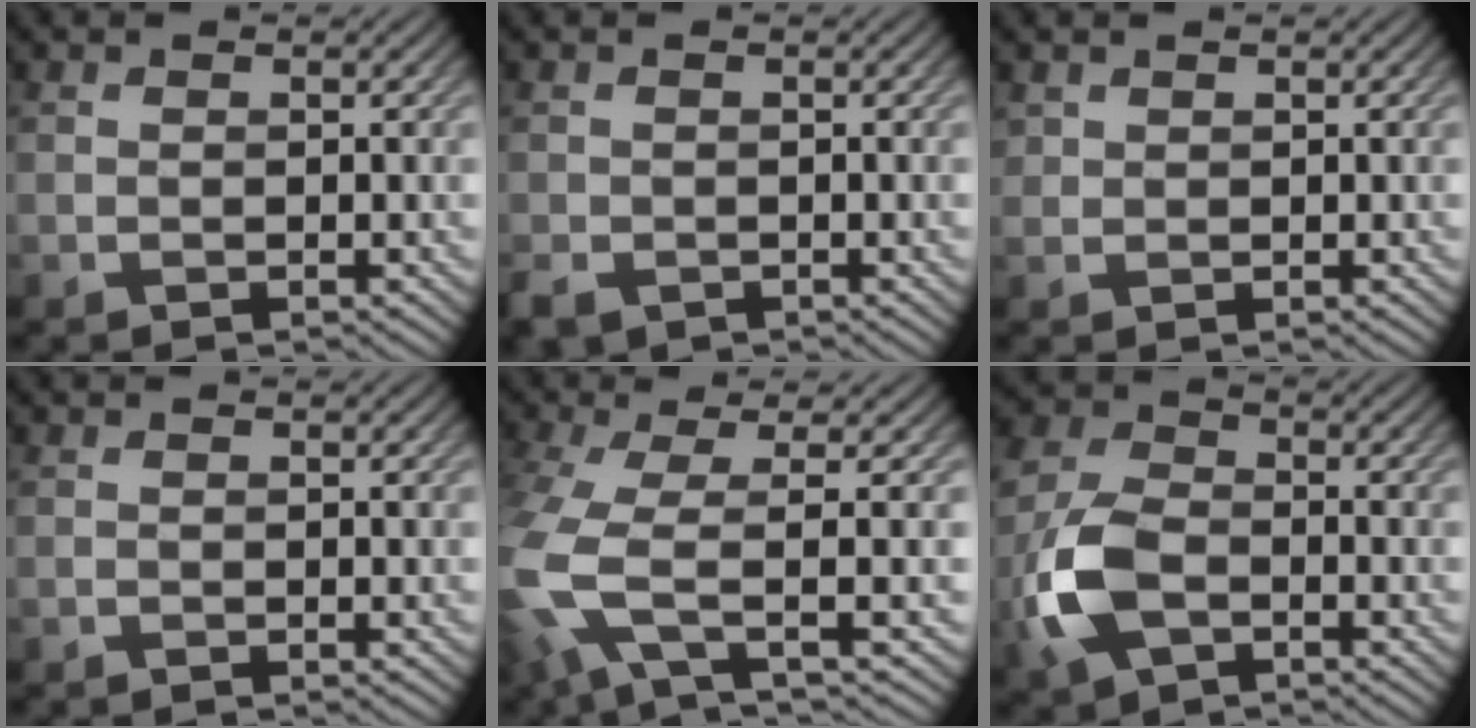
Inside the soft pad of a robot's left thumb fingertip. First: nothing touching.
{"total": 2.6, "force": [-1.7, 1.7, 1.2], "torque": [-0.029, -0.008, -0.036]}
{"total": 1.1, "force": [0.8, 0.7, 0.0], "torque": [0.000, 0.000, 0.014]}
{"total": 0.0}
{"total": 8.3, "force": [-1.5, 2.5, 7.8], "torque": [-0.181, -0.014, -0.040]}
{"total": 8.7, "force": [-2.9, 5.3, 6.2], "torque": [-0.161, -0.003, -0.070]}